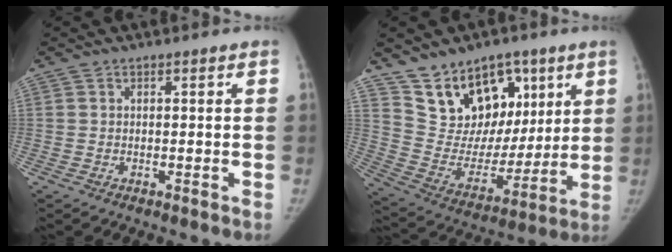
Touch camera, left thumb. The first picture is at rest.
{"total": 18.6, "force": [10.8, 12.7, 8.4], "torque": [-0.083, -0.044, 0.203]}